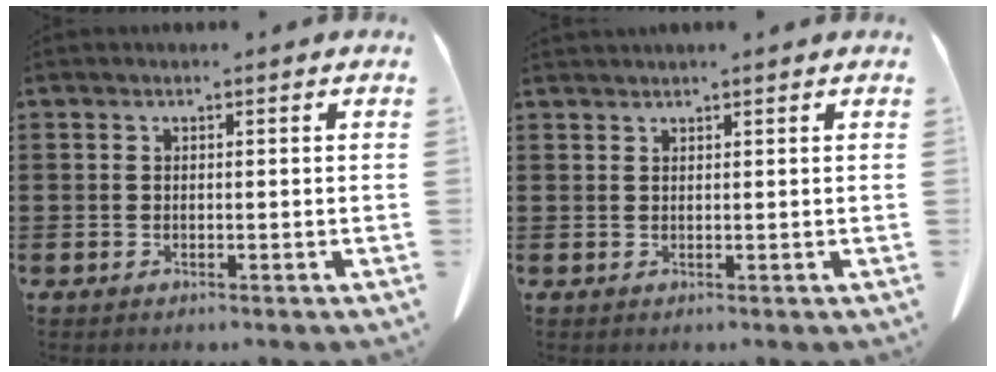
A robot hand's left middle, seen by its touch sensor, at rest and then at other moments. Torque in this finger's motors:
{"motor_torque": [1.41, -0.73, 0.33, 0.08]}